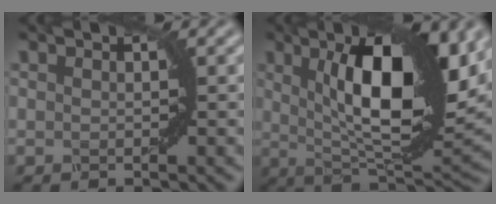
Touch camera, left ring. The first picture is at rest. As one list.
[{"total": 12.8, "force": [3.3, 4.2, 11.6], "torque": [-0.173, 0.001, 0.052]}]